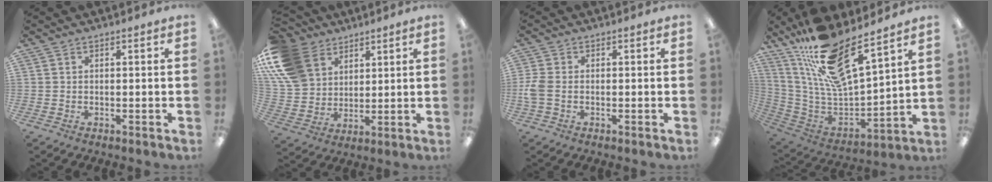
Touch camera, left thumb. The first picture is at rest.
{"total": 16.0, "force": [8.2, 11.7, 7.1], "torque": [-0.172, -0.025, 0.164]}
{"total": 3.9, "force": [-0.7, 2.4, 3.0], "torque": [-0.071, -0.001, -0.015]}
{"total": 19.4, "force": [14.6, 4.6, 11.9], "torque": [-0.224, -0.107, 0.251]}